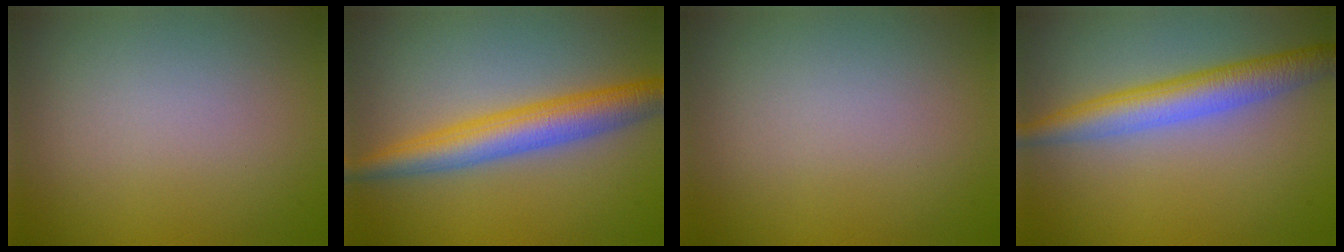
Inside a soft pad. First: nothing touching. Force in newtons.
{"total": 5.0, "press": 5.0, "slide": 0.1}
{"total": 0.0}
{"total": 4.6, "press": 4.6, "slide": 0.0}